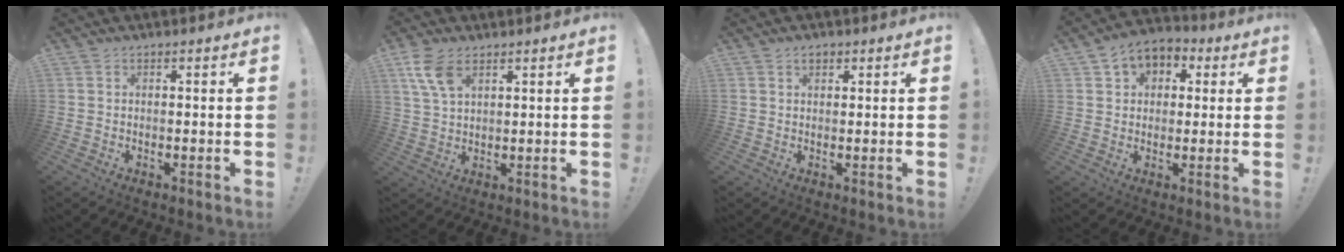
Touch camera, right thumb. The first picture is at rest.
{"total": 8.2, "force": [4.5, 4.3, 5.4], "torque": [-0.101, -0.016, 0.086]}
{"total": 1.9, "force": [1.1, 1.3, 1.0], "torque": [-0.006, -0.002, 0.017]}
{"total": 6.8, "force": [2.7, 5.7, 2.3], "torque": [-0.036, -0.008, 0.055]}